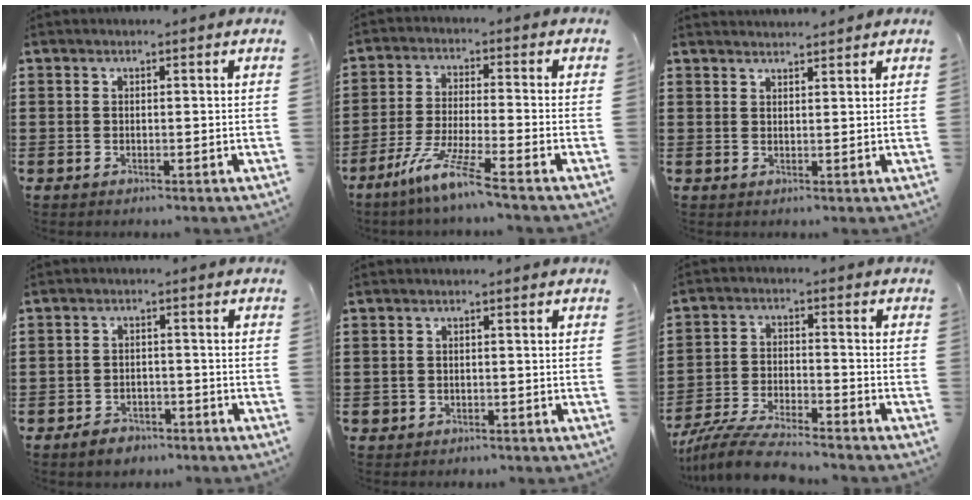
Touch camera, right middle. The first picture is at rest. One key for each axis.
{"total": 7.3, "fx": -5.7, "fy": -0.3, "fz": 4.7, "tx": -0.098, "ty": -0.013, "tz": -0.111}
{"total": 1.7, "fx": 1.7, "fy": -0.1, "fz": -0.1, "tx": -0.003, "ty": 0.000, "tz": 0.034}
{"total": 2.4, "fx": -2.2, "fy": 0.9, "fz": 0.2, "tx": -0.008, "ty": 0.007, "tz": -0.047}
{"total": 0.9, "fx": -0.6, "fy": 0.7, "fz": 0.0, "tx": -0.002, "ty": 0.004, "tz": -0.016}
{"total": 7.6, "fx": -7.1, "fy": 0.6, "fz": 2.6, "tx": -0.057, "ty": 0.006, "tz": -0.140}